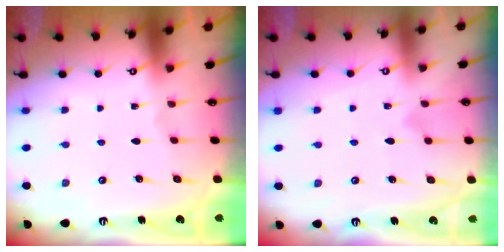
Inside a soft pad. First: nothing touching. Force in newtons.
{"total": 6.0, "press": 6.0, "slide": 0.3}